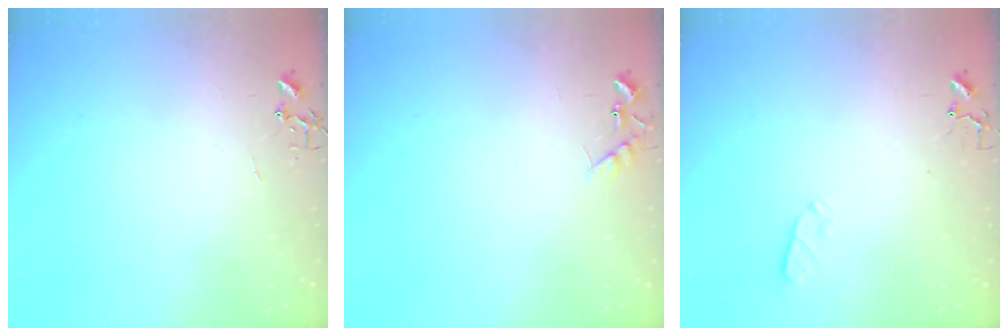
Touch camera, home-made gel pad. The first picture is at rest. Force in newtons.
{"total": 7.6, "press": 7.6, "slide": 0.7}
{"total": 2.9, "press": 2.8, "slide": 0.5}